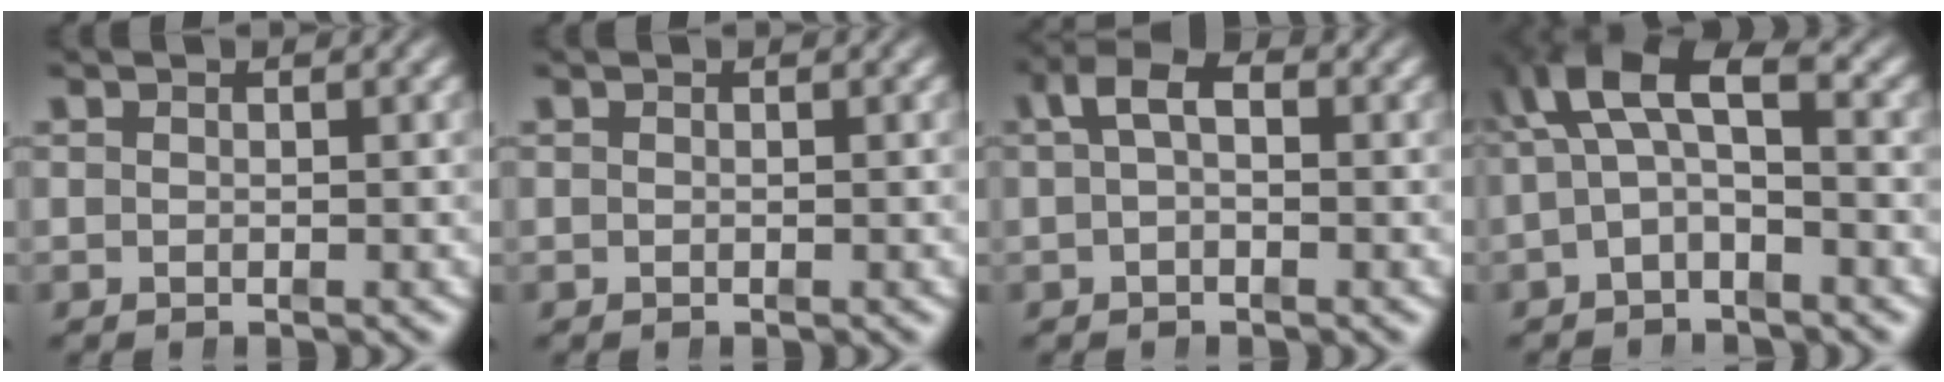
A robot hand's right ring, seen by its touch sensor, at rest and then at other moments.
{"total": 0.0}
{"total": 3.7, "force": [1.2, 1.8, 3.0], "torque": [-0.045, 0.016, 0.010]}
{"total": 6.9, "force": [1.8, 4.4, 5.1], "torque": [-0.106, 0.000, 0.022]}